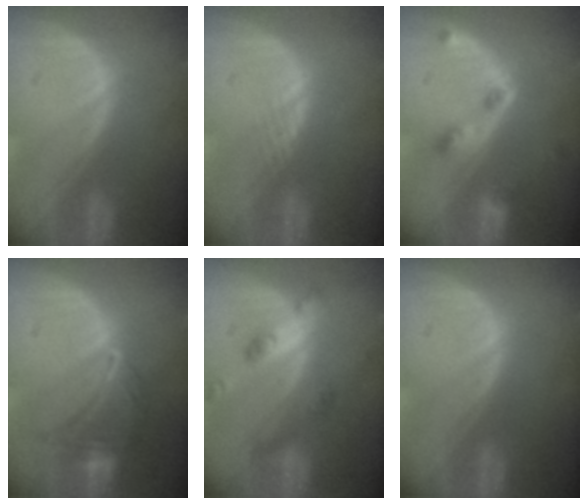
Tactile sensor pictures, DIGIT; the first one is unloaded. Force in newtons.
{"total": 1.0, "press": 0.8, "slide": 0.5}
{"total": 4.2, "press": 3.9, "slide": 1.6}
{"total": 7.9, "press": 7.1, "slide": 3.4}
{"total": 6.0, "press": 5.3, "slide": 2.8}
{"total": 0.0}